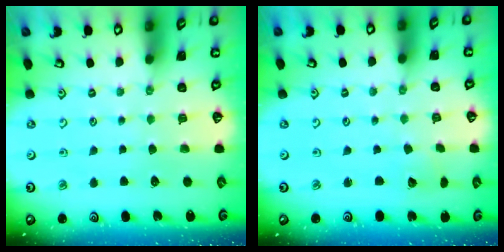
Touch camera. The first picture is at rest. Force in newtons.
{"total": 1.7, "press": 1.7, "slide": 0.1}